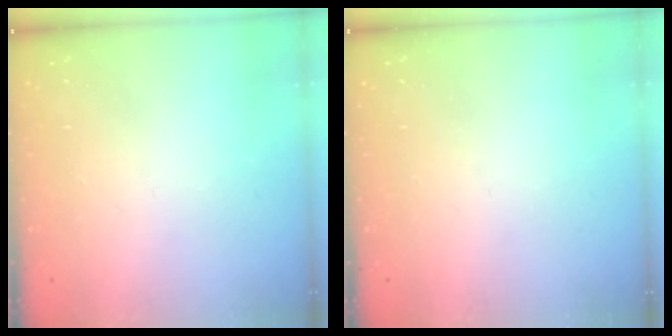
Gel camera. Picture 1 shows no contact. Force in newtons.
{"total": 0.0}